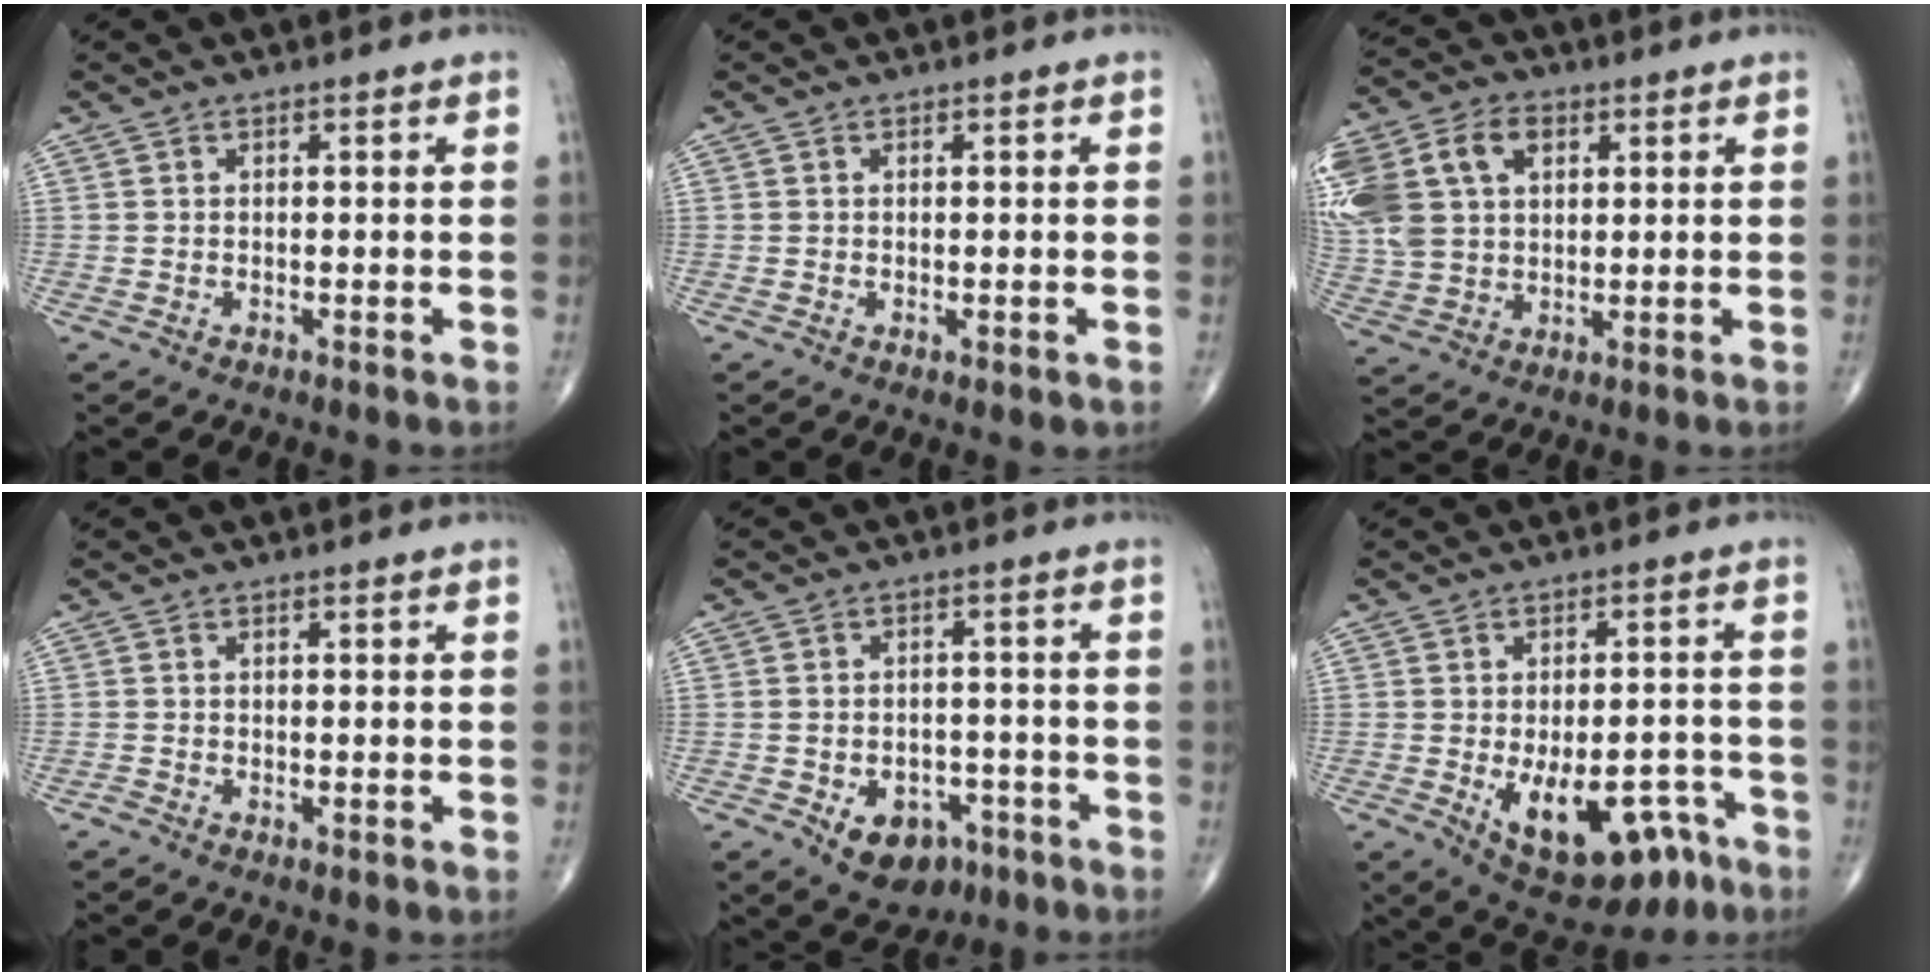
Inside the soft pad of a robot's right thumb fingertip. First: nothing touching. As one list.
[{"total": 1.4, "force": [-0.3, 0.5, 1.3], "torque": [-0.020, -0.005, -0.001]}, {"total": 20.6, "force": [6.3, 14.9, 12.8], "torque": [-0.304, 0.038, 0.128]}, {"total": 0.8, "force": [-0.5, 0.4, 0.4], "torque": [-0.009, -0.002, -0.011]}, {"total": 8.6, "force": [-4.1, 6.1, 4.4], "torque": [-0.042, 0.031, -0.049]}, {"total": 15.2, "force": [-6.6, 8.1, 11.0], "torque": [-0.140, 0.034, -0.079]}]